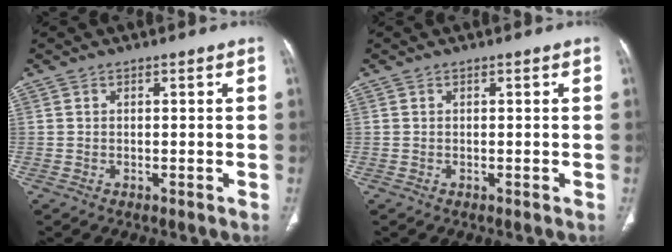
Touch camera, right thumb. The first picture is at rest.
{"total": 0.0}